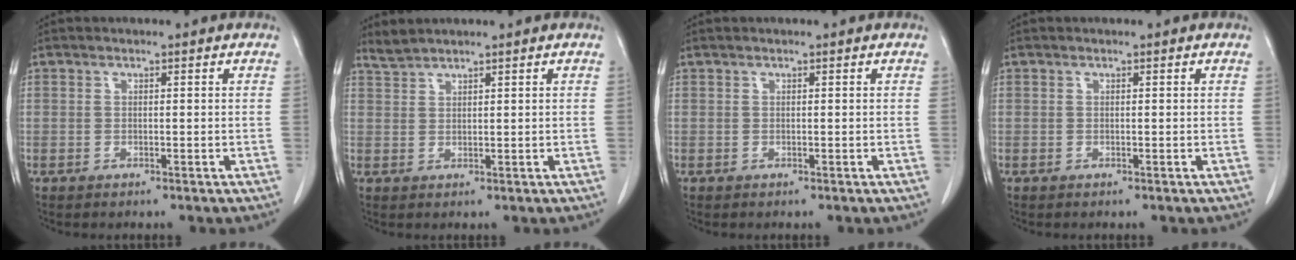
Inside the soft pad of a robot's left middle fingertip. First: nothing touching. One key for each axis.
{"total": 1.9, "fx": 1.9, "fy": -0.3, "fz": 0.1, "tx": -0.006, "ty": 0.007, "tz": 0.045}
{"total": 0.0}
{"total": 0.0}